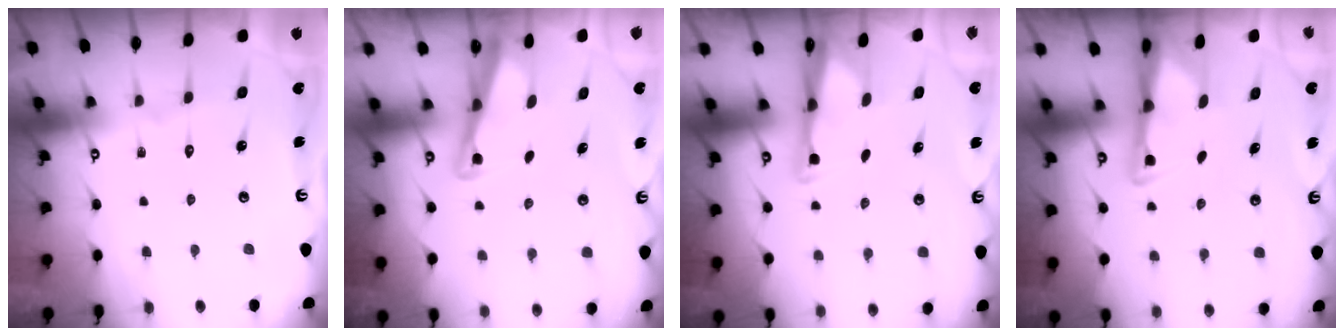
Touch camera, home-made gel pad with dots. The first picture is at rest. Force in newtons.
{"total": 2.7, "press": 2.7, "slide": 0.3}
{"total": 2.8, "press": 2.8, "slide": 0.4}
{"total": 2.9, "press": 2.8, "slide": 0.6}